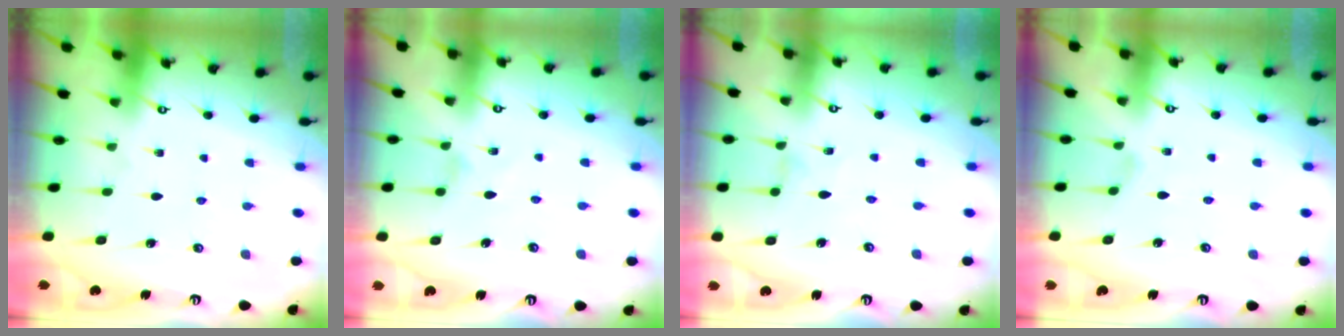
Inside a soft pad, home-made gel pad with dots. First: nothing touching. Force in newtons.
{"total": 1.8, "press": 1.7, "slide": 0.3}
{"total": 0.0}
{"total": 0.6, "press": 0.5, "slide": 0.2}